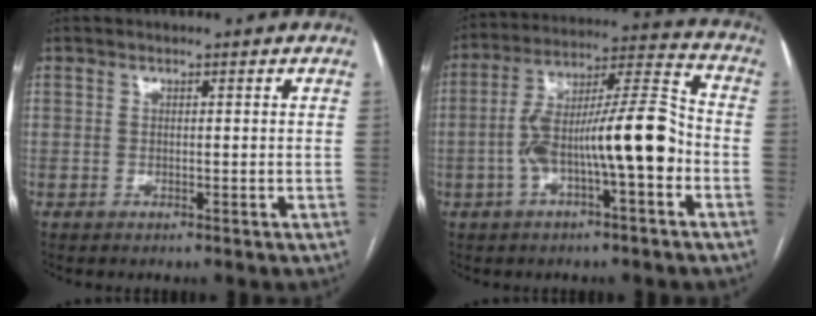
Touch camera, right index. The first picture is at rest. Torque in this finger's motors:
{"motor_torque": [0.77, -0.19, 0.46, 0.21]}